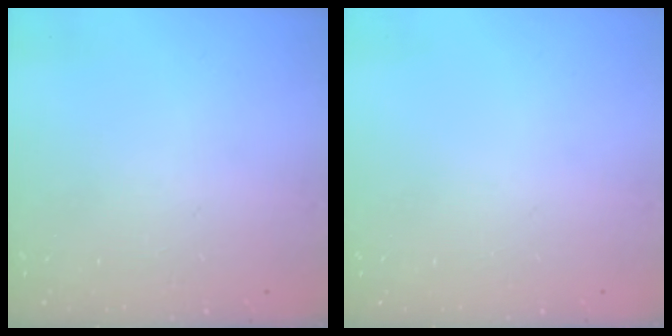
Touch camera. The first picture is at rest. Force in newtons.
{"total": 0.0}